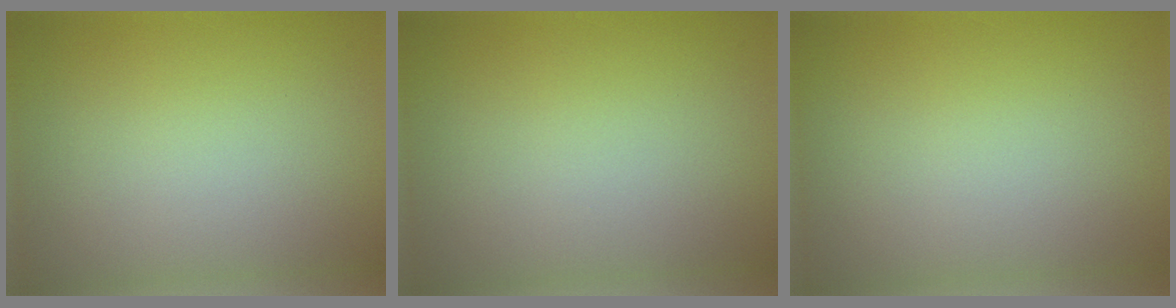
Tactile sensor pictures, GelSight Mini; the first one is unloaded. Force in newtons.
{"total": 0.0}
{"total": 0.0}